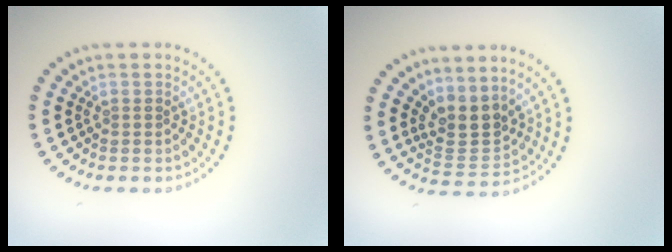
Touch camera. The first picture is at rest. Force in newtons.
{"total": 3.3, "press": 2.8, "slide": 1.8}